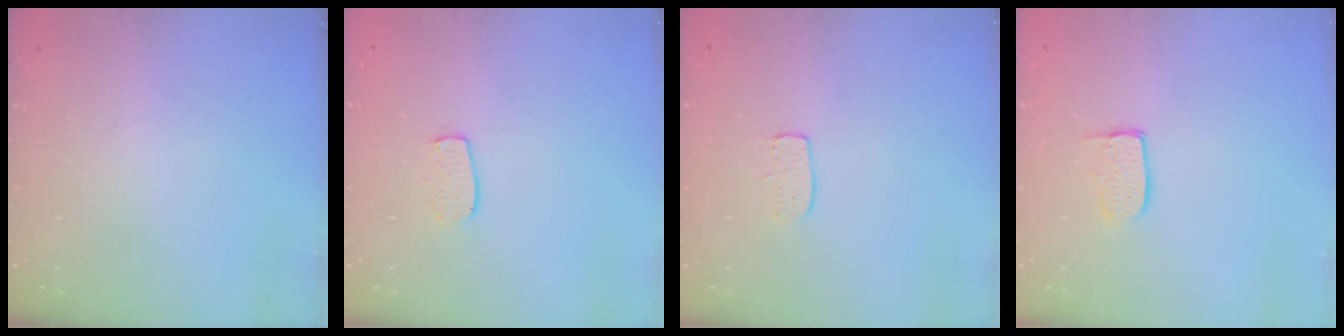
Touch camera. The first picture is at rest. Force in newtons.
{"total": 5.5, "press": 5.5, "slide": 0.4}
{"total": 5.1, "press": 5.1, "slide": 0.4}
{"total": 6.3, "press": 6.3, "slide": 0.5}